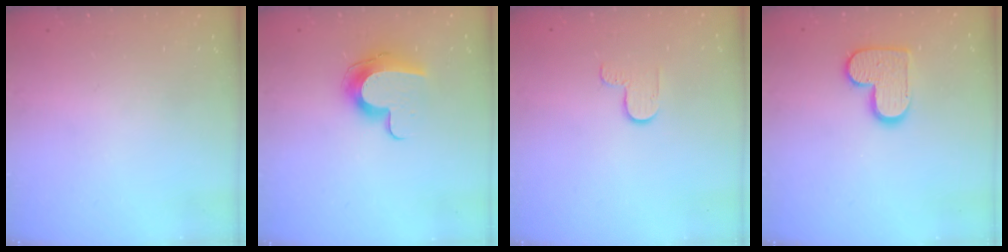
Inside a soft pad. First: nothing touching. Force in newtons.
{"total": 10.5, "press": 10.5, "slide": 0.3}
{"total": 3.3, "press": 3.3, "slide": 0.4}
{"total": 11.3, "press": 11.3, "slide": 0.8}